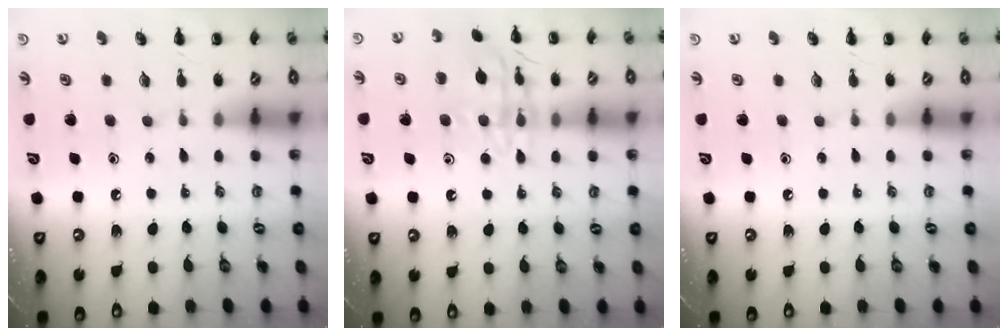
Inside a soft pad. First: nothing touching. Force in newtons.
{"total": 14.2, "press": 14.2, "slide": 0.7}
{"total": 0.0}